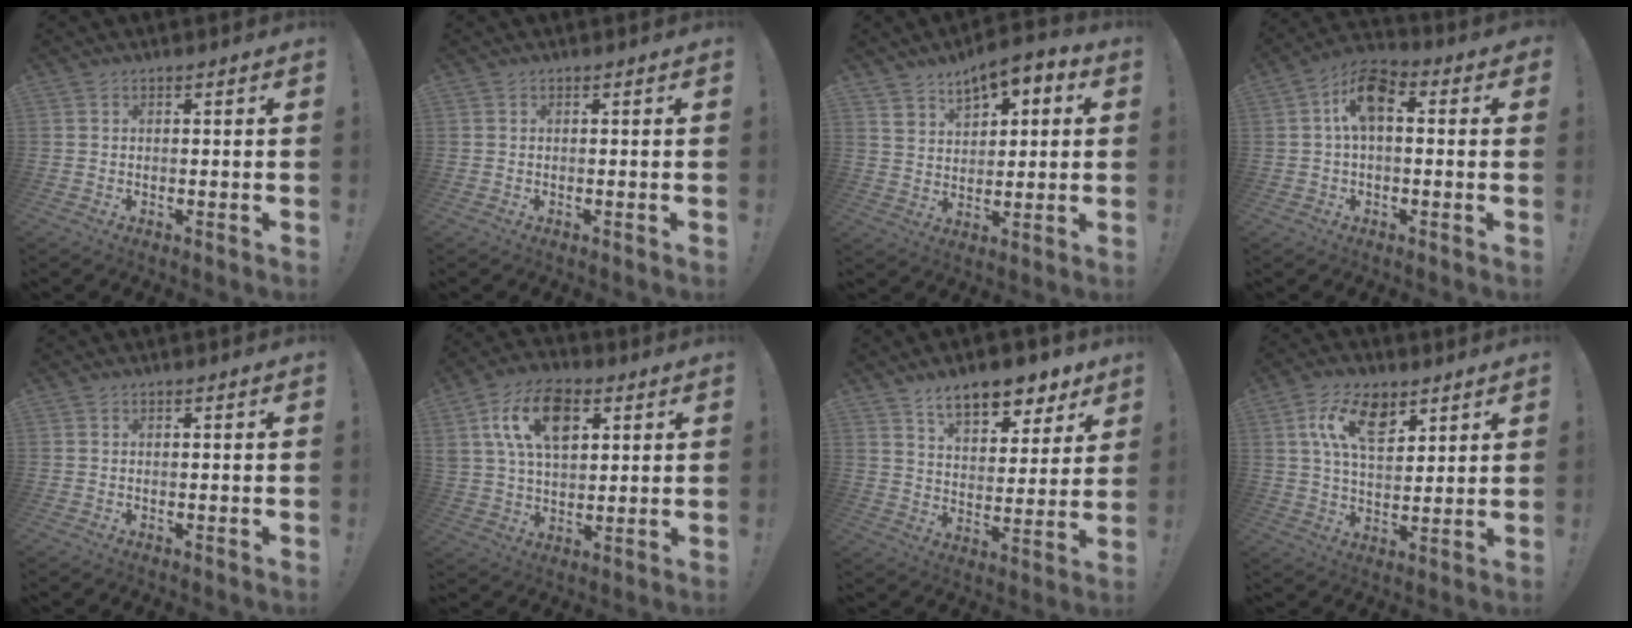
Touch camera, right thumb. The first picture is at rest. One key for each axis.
{"total": 0.0}
{"total": 8.4, "fx": 5.3, "fy": 5.3, "fz": 3.8, "tx": -0.056, "ty": -0.031, "tz": 0.097}
{"total": 10.3, "fx": 1.8, "fy": 6.0, "fz": 8.2, "tx": -0.136, "ty": 0.012, "tz": 0.036}
{"total": 0.0}
{"total": 16.3, "fx": 6.5, "fy": 10.5, "fz": 10.7, "tx": -0.178, "ty": -0.004, "tz": 0.123}
{"total": 12.8, "fx": 9.0, "fy": 6.1, "fz": 6.7, "tx": -0.097, "ty": -0.056, "tz": 0.159}
{"total": 13.9, "fx": 6.8, "fy": 7.5, "fz": 9.4, "tx": -0.168, "ty": -0.008, "tz": 0.128}